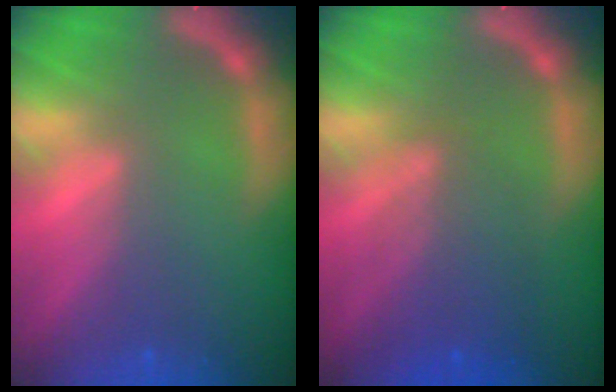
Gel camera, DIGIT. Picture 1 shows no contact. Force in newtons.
{"total": 5.1}